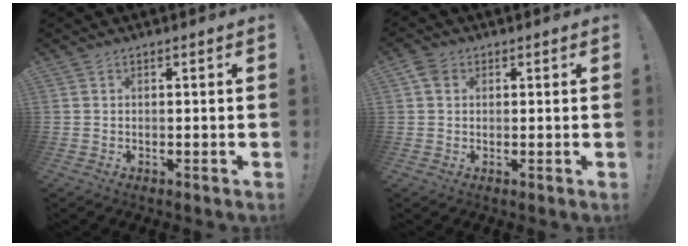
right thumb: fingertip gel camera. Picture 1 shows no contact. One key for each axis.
{"total": 3.7, "fx": 1.3, "fy": 2.9, "fz": 1.8, "tx": -0.030, "ty": 0.003, "tz": 0.027}